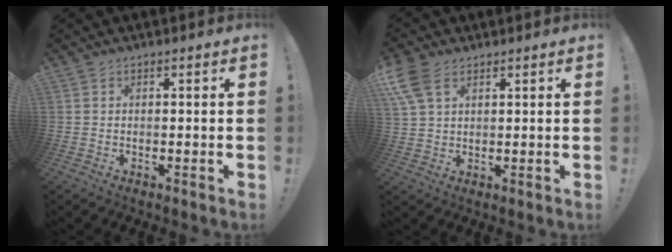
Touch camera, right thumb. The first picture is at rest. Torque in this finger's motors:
{"motor_torque": [0.05, 0.83, 1.01, 0.80, 0.05]}